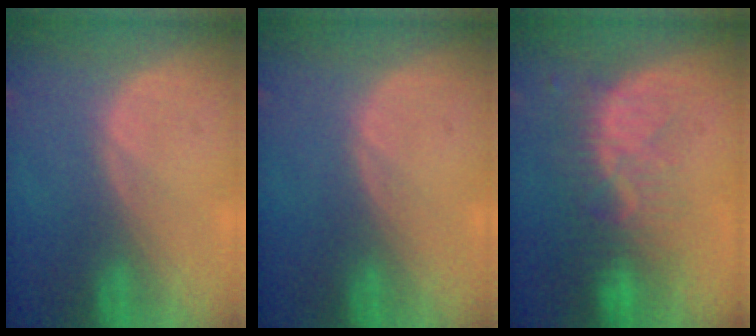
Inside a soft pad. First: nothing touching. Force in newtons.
{"total": 0.0}
{"total": 8.1, "press": 7.3, "slide": 3.6}